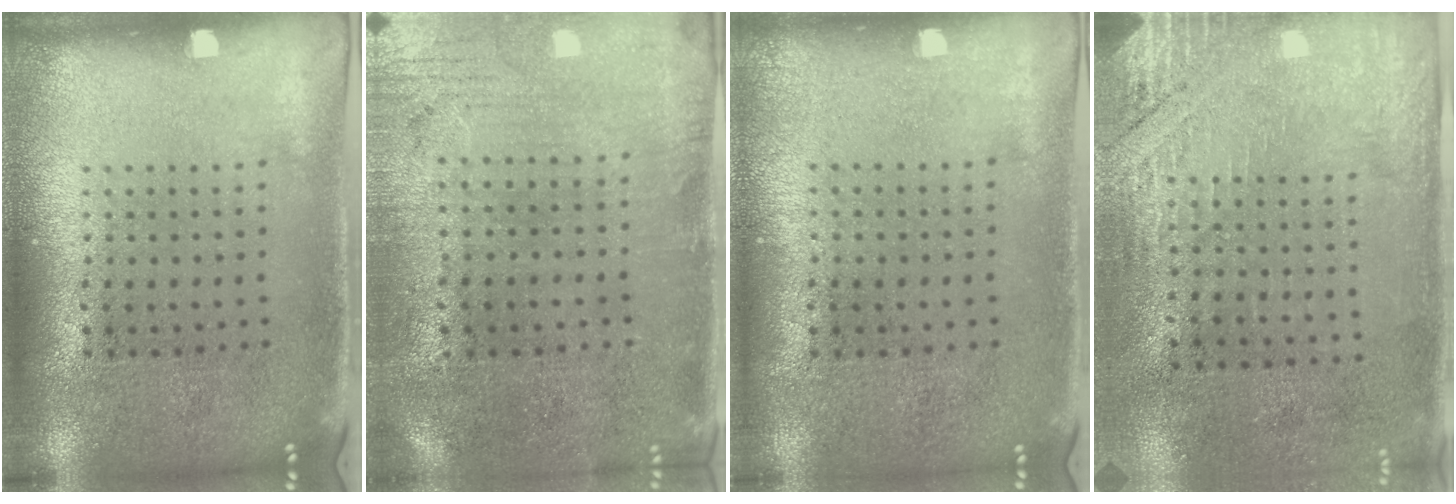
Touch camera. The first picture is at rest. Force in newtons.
{"total": 0.5, "press": 0.2, "slide": 0.5}
{"total": 0.0}
{"total": 2.7, "press": 2.4, "slide": 1.2}